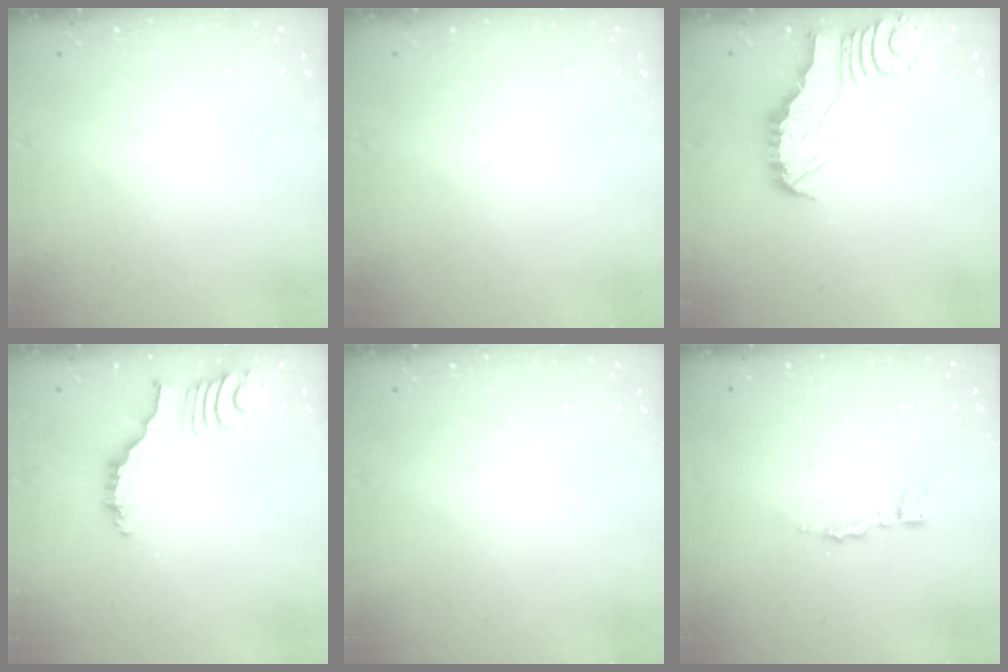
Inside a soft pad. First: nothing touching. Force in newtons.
{"total": 0.0}
{"total": 2.4, "press": 2.4, "slide": 0.2}
{"total": 3.1, "press": 3.1, "slide": 0.4}
{"total": 0.0}
{"total": 3.4, "press": 3.4, "slide": 0.3}